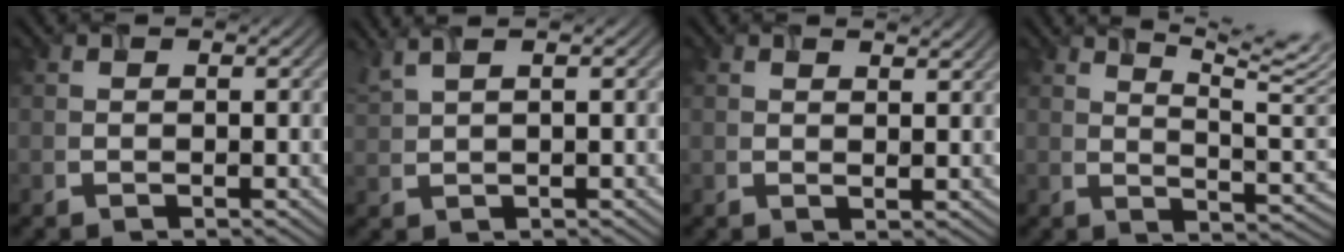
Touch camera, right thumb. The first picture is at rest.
{"total": 2.9, "force": [2.1, 0.2, 2.0], "torque": [-0.042, 0.022, 0.039]}
{"total": 1.6, "force": [1.3, 0.3, 0.8], "torque": [-0.008, -0.001, 0.026]}
{"total": 11.0, "force": [6.8, 2.6, 8.2], "torque": [-0.125, 0.013, 0.090]}